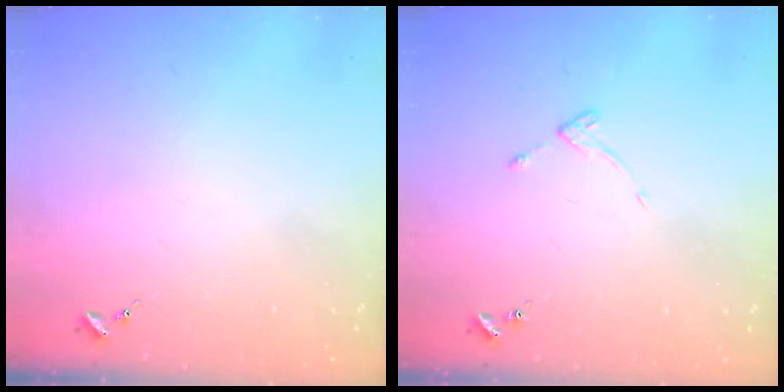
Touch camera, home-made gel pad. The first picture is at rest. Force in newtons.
{"total": 3.6, "press": 3.6, "slide": 0.6}